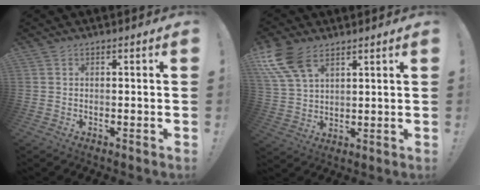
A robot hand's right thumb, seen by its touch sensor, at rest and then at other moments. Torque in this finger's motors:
{"motor_torque": [0.18, 0.18, 0.30, 0.23, 0.30]}